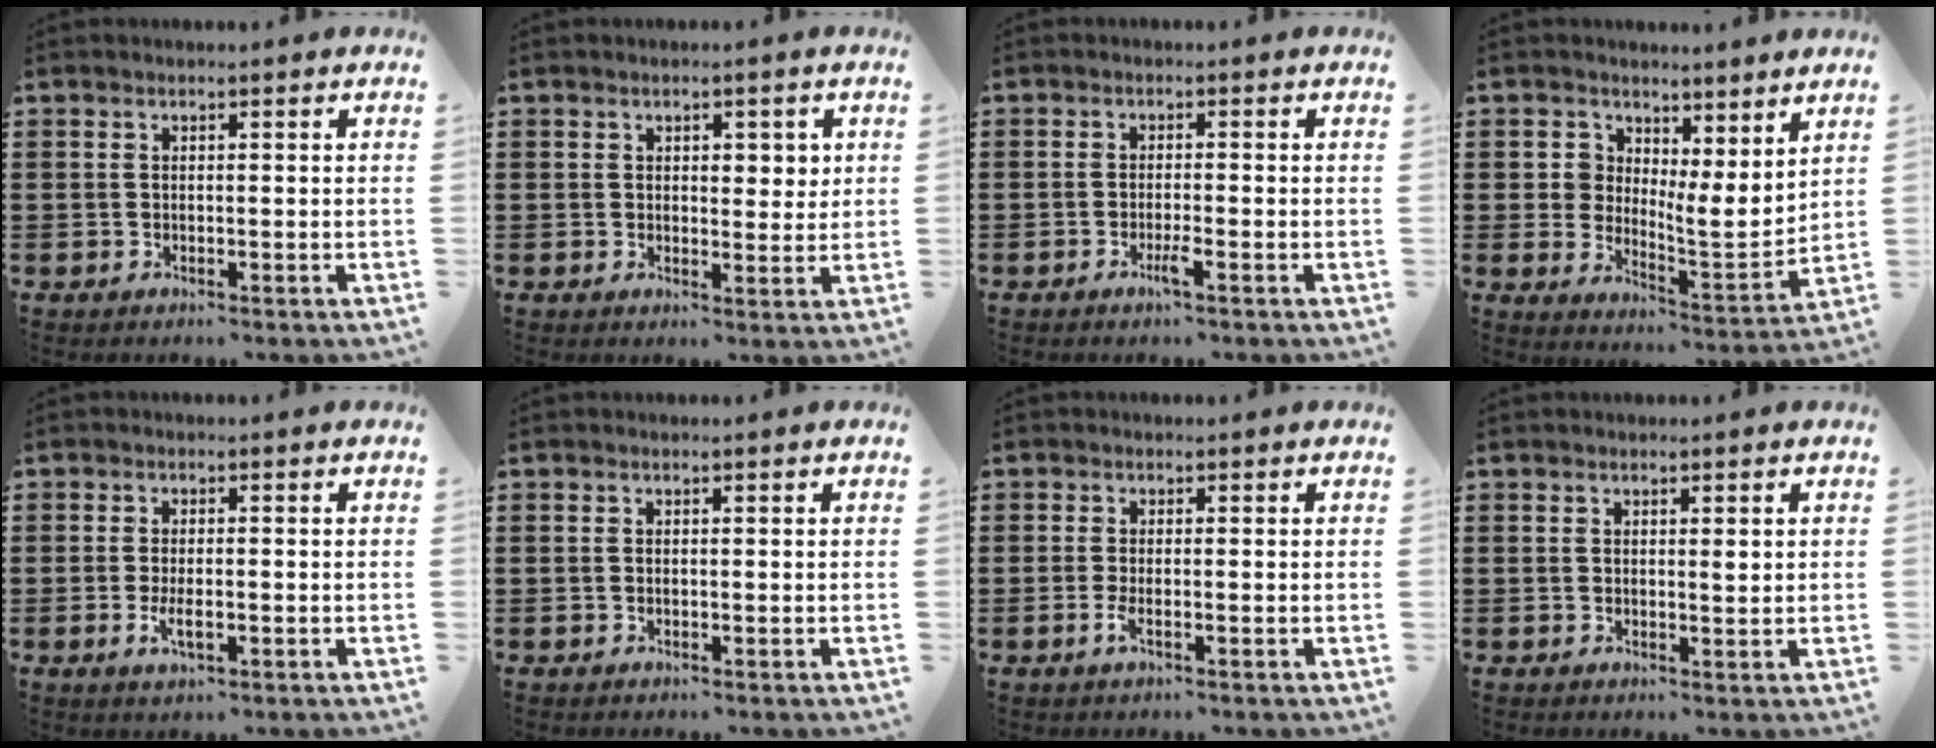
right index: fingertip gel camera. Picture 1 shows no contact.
{"total": 2.4, "force": [1.1, 1.5, 1.5], "torque": [-0.016, 0.003, 0.014]}
{"total": 2.3, "force": [-1.2, -0.1, 1.9], "torque": [-0.039, -0.007, -0.025]}
{"total": 5.0, "force": [3.8, 3.0, 1.3], "torque": [-0.042, -0.018, 0.068]}
{"total": 3.0, "force": [-0.8, 1.0, 2.7], "torque": [-0.055, -0.005, -0.015]}
{"total": 0.0}
{"total": 2.1, "force": [-0.7, 0.2, 1.9], "torque": [-0.049, -0.011, -0.017]}
{"total": 1.1, "force": [0.5, 0.3, 0.9], "torque": [-0.019, 0.004, 0.007]}